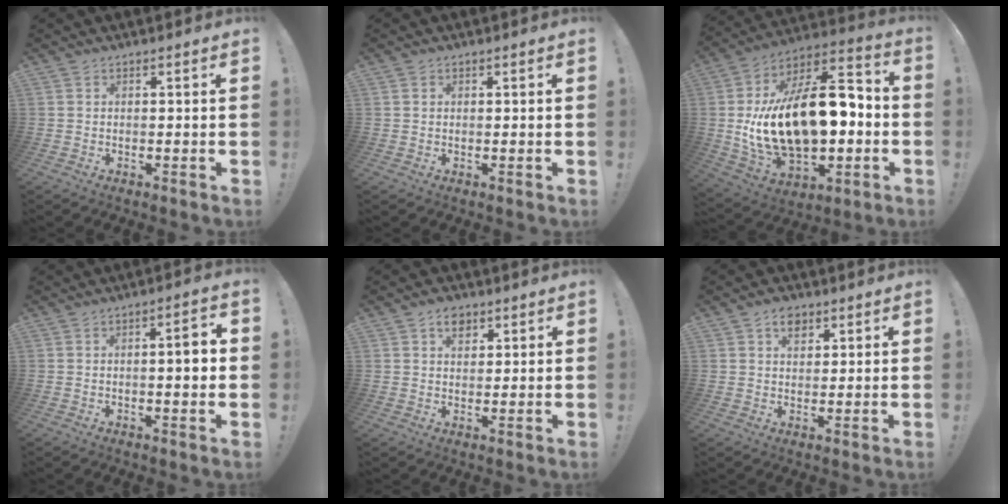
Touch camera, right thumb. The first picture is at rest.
{"total": 0.9, "force": [0.5, 0.7, 0.2], "torque": [-0.003, 0.001, 0.010]}
{"total": 26.6, "force": [-0.4, 15.1, 21.9], "torque": [-0.389, 0.001, 0.009]}
{"total": 5.1, "force": [0.0, 1.0, 5.0], "torque": [-0.066, -0.002, -0.006]}
{"total": 4.8, "force": [2.6, 3.3, 2.4], "torque": [-0.027, -0.004, 0.044]}
{"total": 4.8, "force": [2.6, 3.2, 2.5], "torque": [-0.028, -0.004, 0.044]}